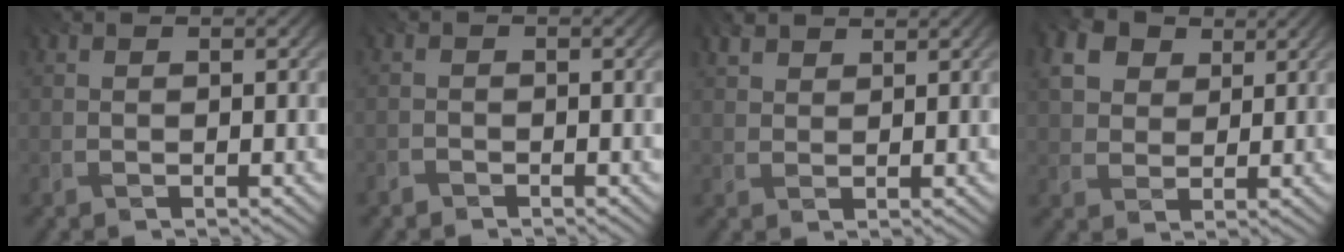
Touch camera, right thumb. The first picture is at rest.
{"total": 2.1, "force": [-2.0, 0.4, -0.3], "torque": [0.003, -0.002, -0.048]}
{"total": 2.6, "force": [2.2, 1.0, 1.0], "torque": [-0.028, 0.006, 0.043]}
{"total": 4.9, "force": [2.3, 3.6, 2.4], "torque": [-0.069, 0.004, 0.037]}